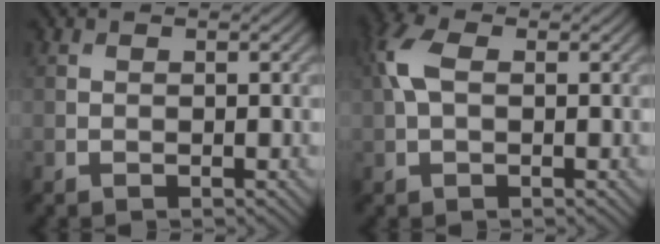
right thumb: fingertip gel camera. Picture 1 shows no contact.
{"total": 4.4, "force": [0.8, 2.5, 3.6], "torque": [-0.094, 0.013, 0.010]}